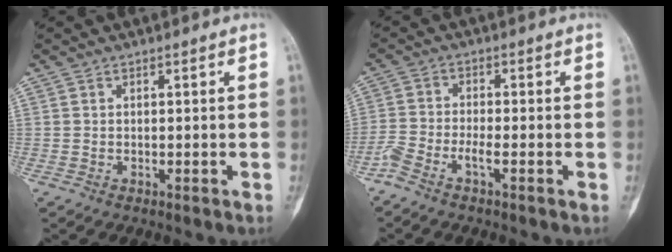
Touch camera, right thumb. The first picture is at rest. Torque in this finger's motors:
{"motor_torque": [-0.08, 0.04, -0.03, 0.27, -0.04]}